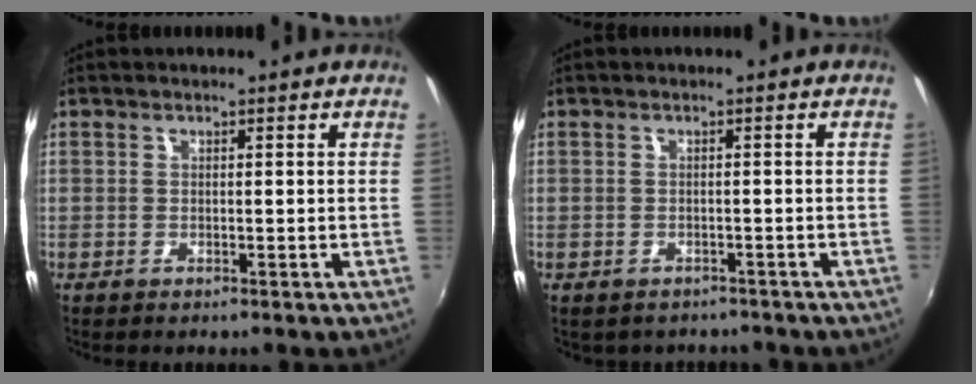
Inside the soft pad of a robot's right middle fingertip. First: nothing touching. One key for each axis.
{"total": 3.1, "fx": -2.5, "fy": 1.8, "fz": 0.7, "tx": -0.021, "ty": -0.013, "tz": -0.031}